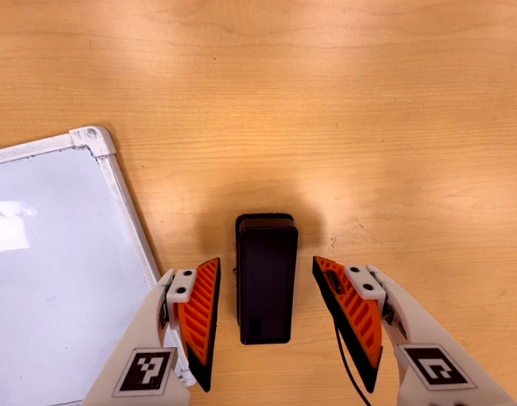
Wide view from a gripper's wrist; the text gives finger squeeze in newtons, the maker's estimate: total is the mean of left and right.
{"total": 0.0}